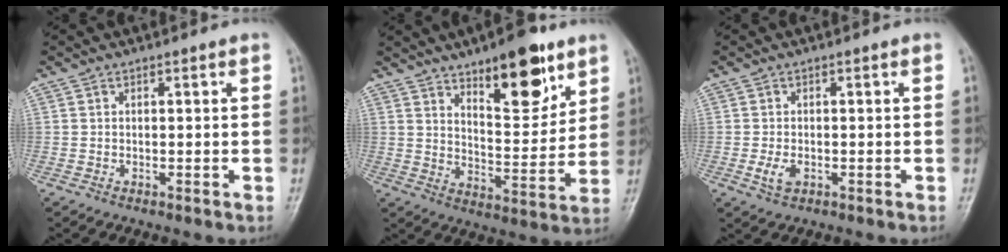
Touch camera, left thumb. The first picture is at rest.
{"total": 14.9, "force": [9.1, 5.7, 10.3], "torque": [-0.112, -0.061, 0.144]}
{"total": 2.6, "force": [-0.7, 1.6, 2.0], "torque": [-0.042, -0.003, -0.013]}